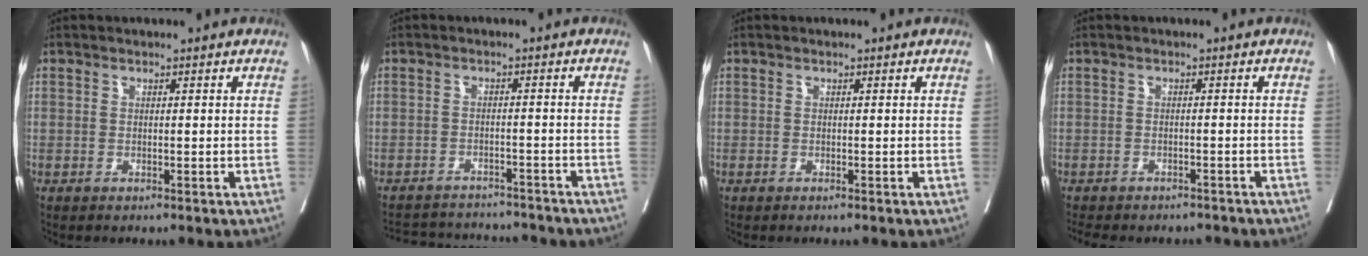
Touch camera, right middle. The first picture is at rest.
{"total": 13.5, "force": [-12.7, 3.2, 3.5], "torque": [-0.069, 0.005, -0.160]}
{"total": 0.0}
{"total": 9.3, "force": [-8.2, 3.2, 2.9], "torque": [-0.053, -0.001, -0.102]}